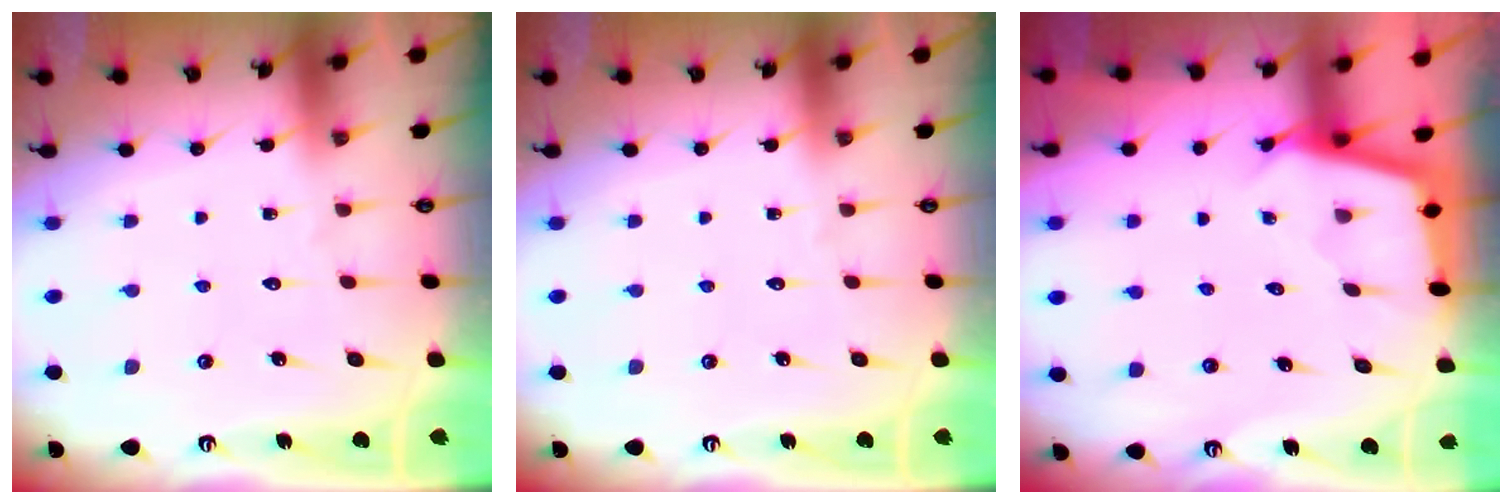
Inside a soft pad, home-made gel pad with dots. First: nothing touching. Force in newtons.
{"total": 0.0}
{"total": 2.5, "press": 2.5, "slide": 0.2}